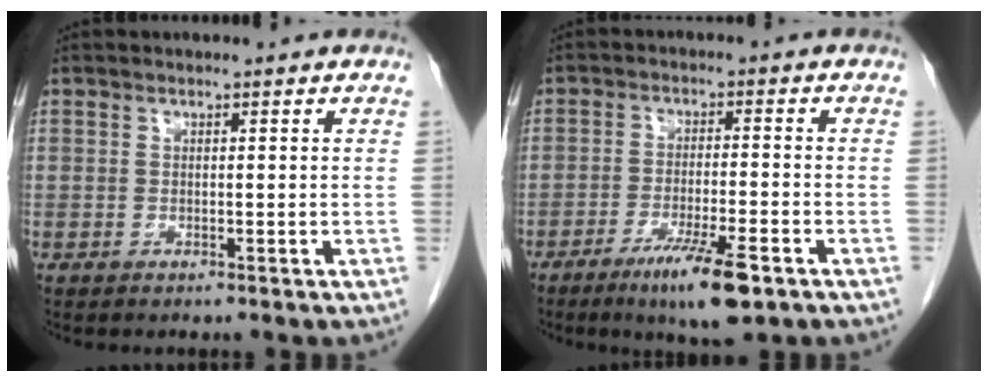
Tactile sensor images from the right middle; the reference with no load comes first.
{"total": 8.5, "force": [-5.1, 0.7, 6.8], "torque": [-0.119, -0.017, -0.081]}